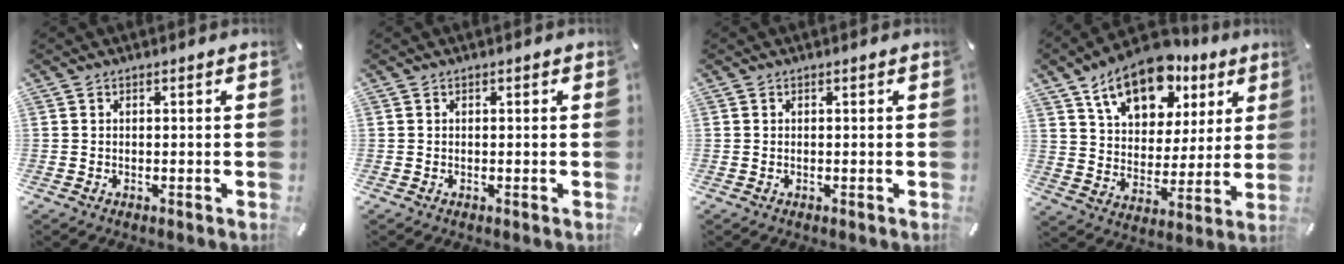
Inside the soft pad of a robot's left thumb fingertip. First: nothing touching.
{"total": 0.0}
{"total": 0.0}
{"total": 16.5, "force": [10.4, 9.8, 8.3], "torque": [-0.139, -0.049, 0.187]}